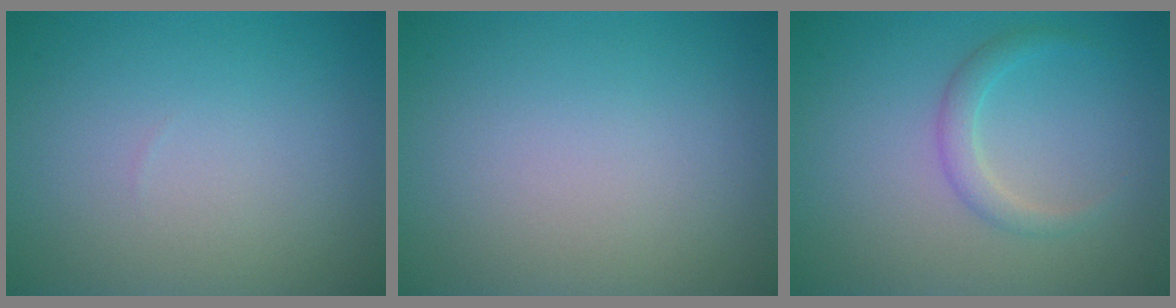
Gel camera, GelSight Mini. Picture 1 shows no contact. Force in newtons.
{"total": 0.0}
{"total": 1.7, "press": 1.7, "slide": 0.1}